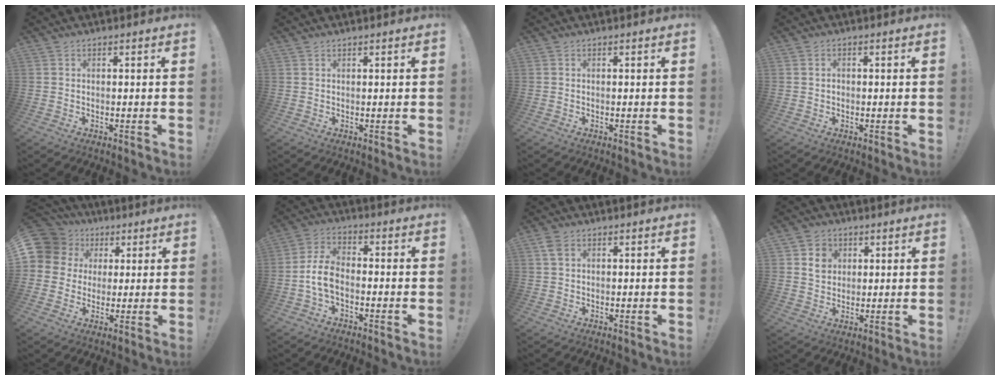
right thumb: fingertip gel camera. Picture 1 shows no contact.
{"total": 0.7, "force": [0.6, -0.1, 0.2], "torque": [0.004, -0.004, 0.011]}
{"total": 0.0}
{"total": 1.2, "force": [0.0, 1.1, 0.3], "torque": [-0.016, 0.009, 0.001]}
{"total": 10.3, "force": [3.0, 9.3, 3.3], "torque": [-0.063, -0.010, 0.062]}
{"total": 7.6, "force": [-2.1, 4.2, 5.9], "torque": [-0.130, 0.005, -0.038]}
{"total": 3.2, "force": [1.5, 1.9, 2.0], "torque": [-0.042, 0.004, 0.030]}
{"total": 6.3, "force": [2.8, 5.4, 1.5], "torque": [-0.001, -0.017, 0.050]}